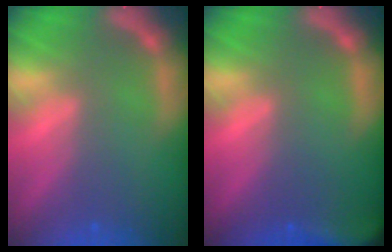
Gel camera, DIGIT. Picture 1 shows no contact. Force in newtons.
{"total": 6.4}